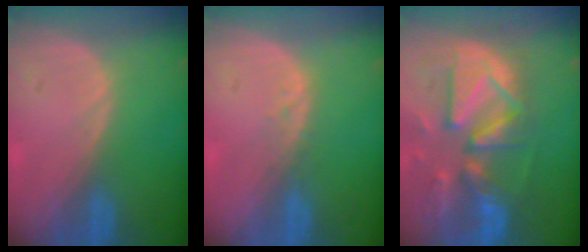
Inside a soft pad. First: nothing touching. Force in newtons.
{"total": 1.3, "press": 1.3, "slide": 0.2}
{"total": 13.1, "press": 11.4, "slide": 6.6}